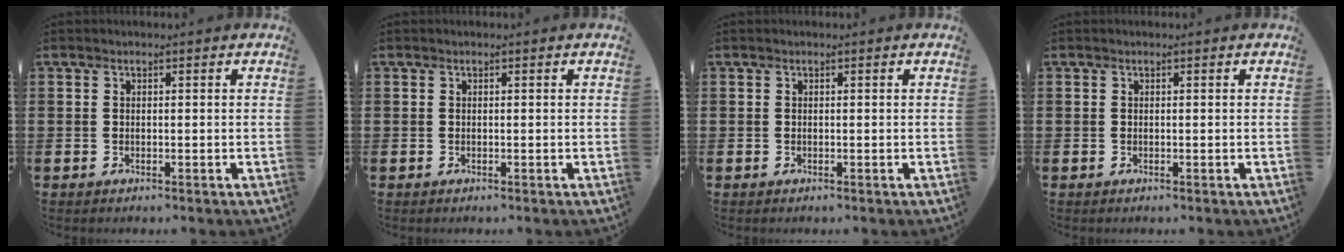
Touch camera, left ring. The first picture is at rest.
{"total": 0.0}
{"total": 0.0}
{"total": 0.0}